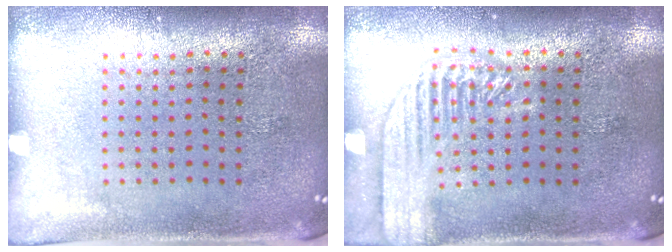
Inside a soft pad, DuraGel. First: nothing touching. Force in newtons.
{"total": 1.9, "press": 1.8, "slide": 0.2}